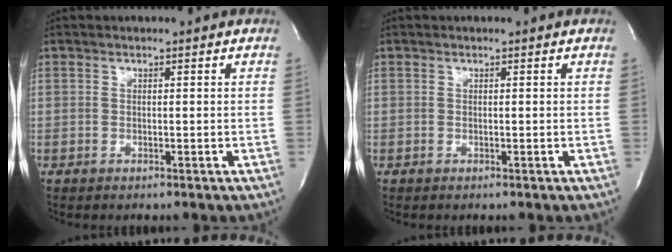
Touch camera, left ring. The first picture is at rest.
{"total": 0.0}